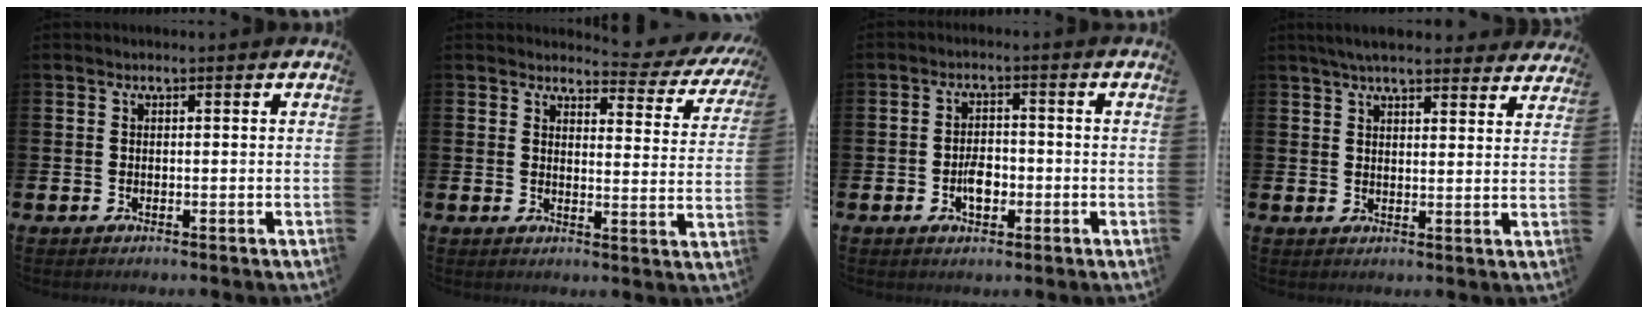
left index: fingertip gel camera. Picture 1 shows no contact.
{"total": 3.1, "force": [2.7, 1.3, 0.7], "torque": [-0.012, -0.026, 0.039]}
{"total": 3.4, "force": [-1.0, 2.0, 2.6], "torque": [-0.047, 0.004, -0.017]}
{"total": 5.4, "force": [5.1, 0.9, 1.8], "torque": [-0.043, -0.014, 0.093]}